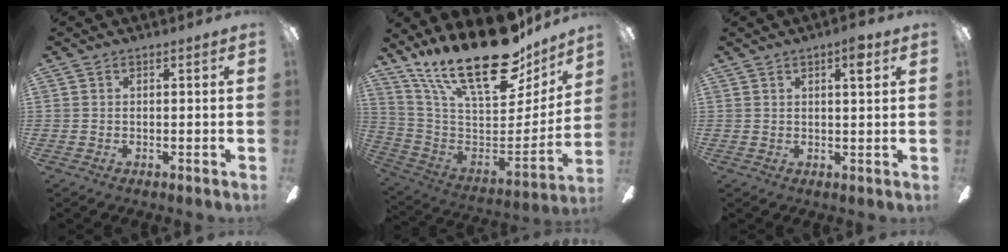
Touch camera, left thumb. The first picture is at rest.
{"total": 27.2, "force": [18.4, 10.2, 17.2], "torque": [-0.279, -0.127, 0.319]}
{"total": 4.2, "force": [2.3, 0.8, 3.5], "torque": [-0.049, -0.006, 0.032]}